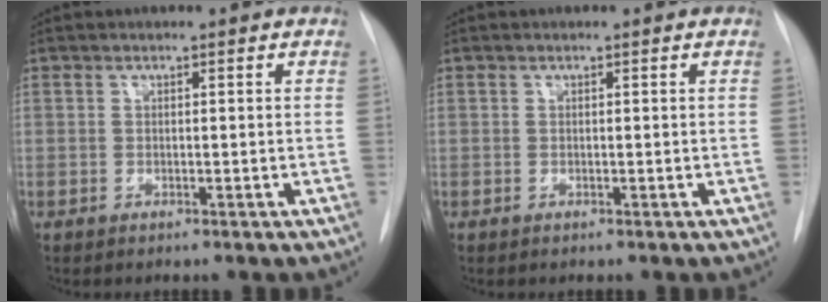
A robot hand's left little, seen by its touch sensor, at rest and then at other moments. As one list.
[{"total": 0.0}]